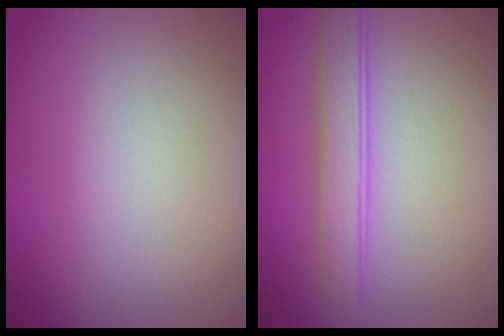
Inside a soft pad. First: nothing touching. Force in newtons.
{"total": 2.8, "press": 2.8, "slide": 0.0}